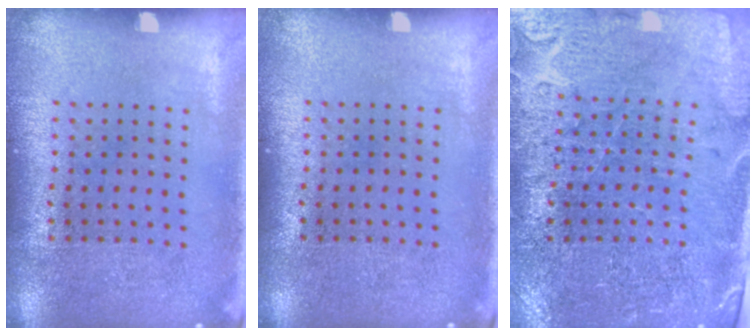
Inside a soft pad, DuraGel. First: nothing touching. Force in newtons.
{"total": 0.0}
{"total": 3.3, "press": 3.1, "slide": 1.0}